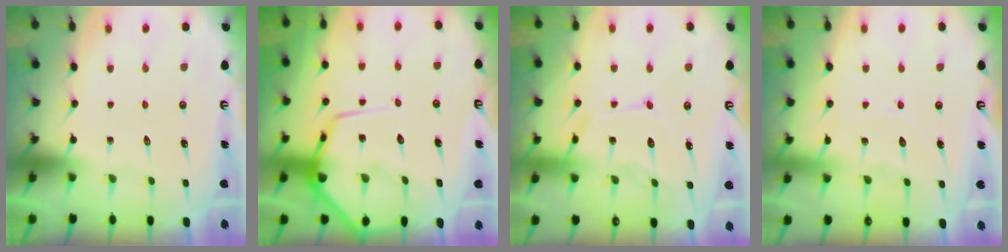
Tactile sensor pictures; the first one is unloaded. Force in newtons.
{"total": 11.8, "press": 11.8, "slide": 1.1}
{"total": 11.9, "press": 11.9, "slide": 0.3}
{"total": 6.8, "press": 6.8, "slide": 0.7}